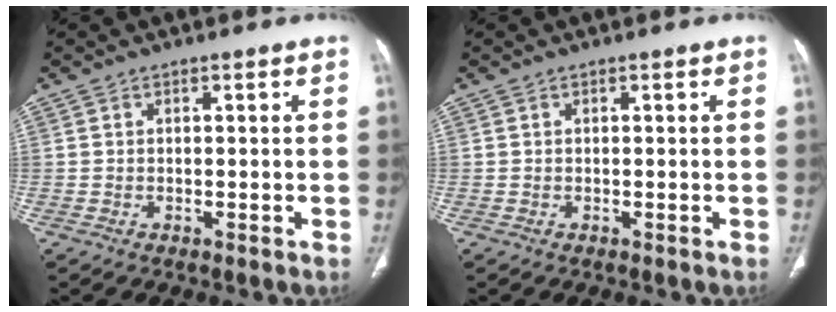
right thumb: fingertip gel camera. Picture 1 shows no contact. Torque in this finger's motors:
{"motor_torque": [0.00, 0.00, -0.15, 0.15, 0.00]}